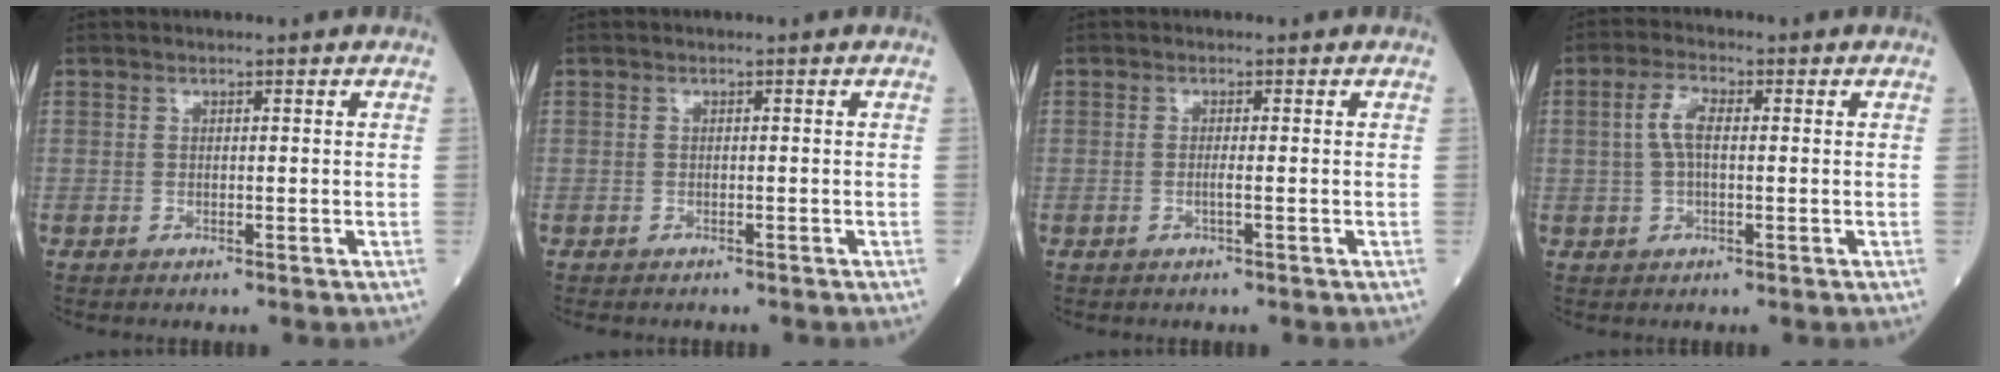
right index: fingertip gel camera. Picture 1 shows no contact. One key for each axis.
{"total": 2.1, "fx": -1.8, "fy": 1.1, "fz": 0.4, "tx": -0.012, "ty": 0.000, "tz": -0.025}
{"total": 1.0, "fx": -0.4, "fy": -0.2, "fz": 0.9, "tx": -0.017, "ty": -0.001, "tz": -0.010}
{"total": 4.1, "fx": 0.4, "fy": 1.5, "fz": 3.8, "tx": -0.087, "ty": 0.013, "tz": 0.009}